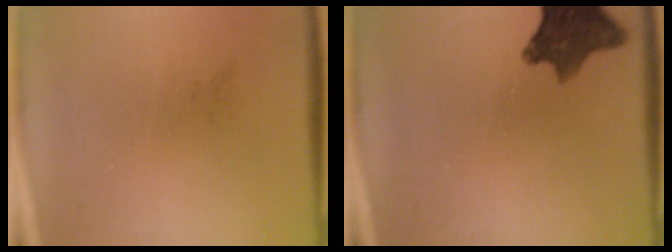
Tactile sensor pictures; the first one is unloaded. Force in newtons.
{"total": 9.9}